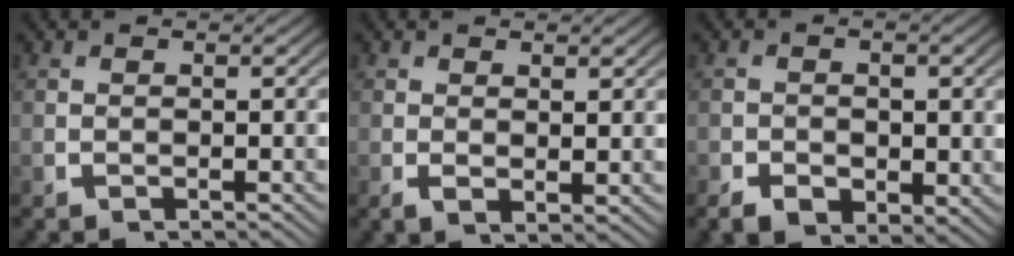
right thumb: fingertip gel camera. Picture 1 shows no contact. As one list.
[{"total": 1.3, "force": [0.6, 0.4, 1.0], "torque": [-0.021, -0.009, 0.018]}, {"total": 3.0, "force": [-0.8, 2.2, 1.8], "torque": [-0.026, -0.014, -0.013]}]